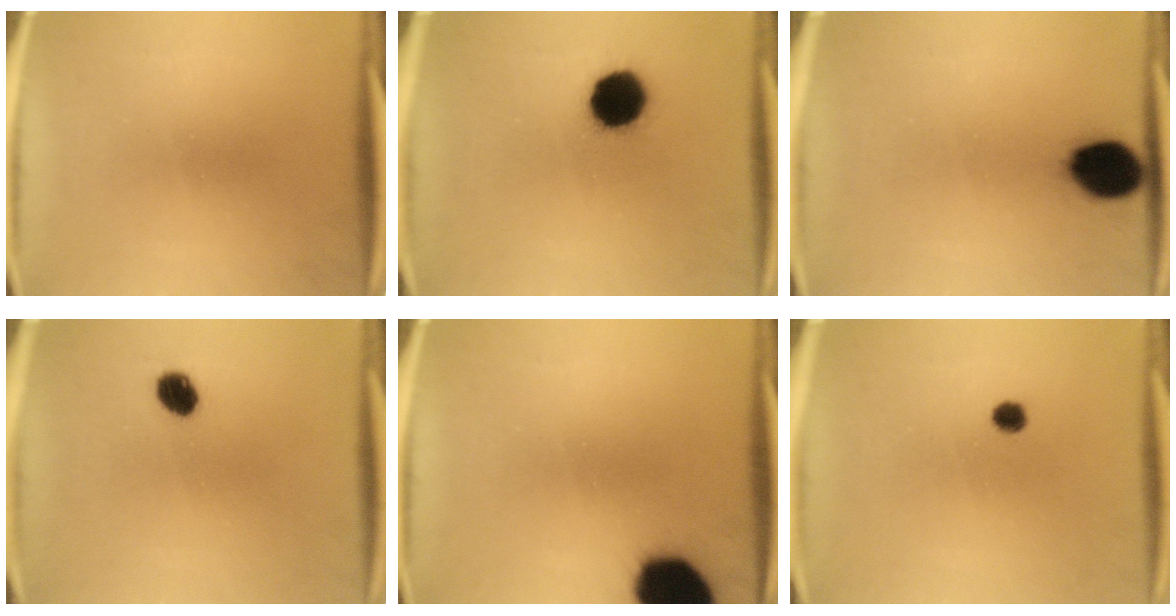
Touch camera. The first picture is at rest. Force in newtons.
{"total": 12.1}
{"total": 11.2}
{"total": 4.3}
{"total": 17.8}
{"total": 1.4}